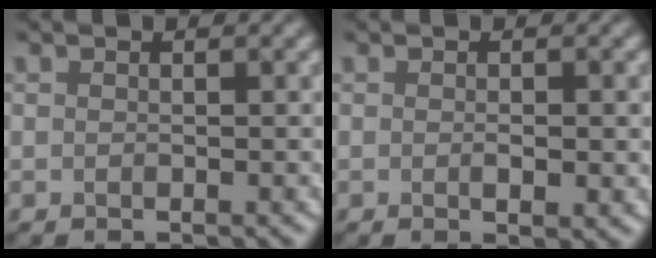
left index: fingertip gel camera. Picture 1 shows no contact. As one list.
[{"total": 1.4, "force": [-0.7, 0.0, 1.2], "torque": [-0.018, 0.002, 0.003]}]